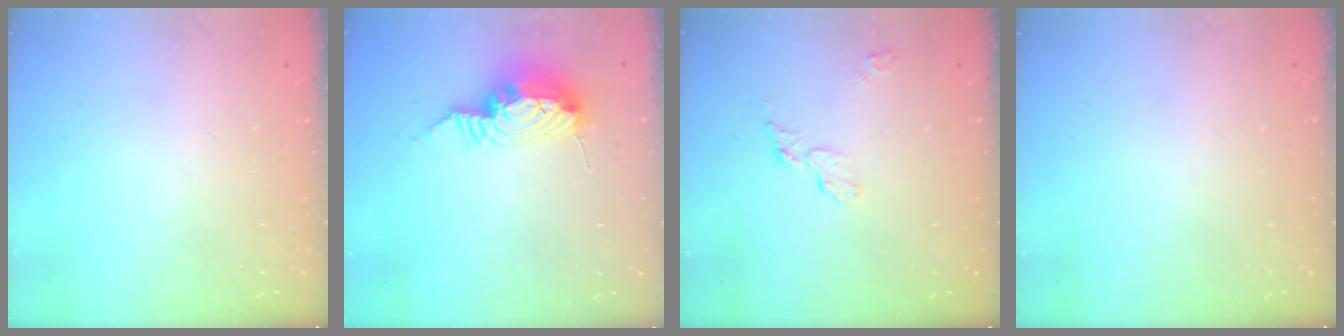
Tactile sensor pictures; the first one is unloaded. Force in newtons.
{"total": 11.8, "press": 11.7, "slide": 1.6}
{"total": 4.8, "press": 4.8, "slide": 0.3}
{"total": 0.0}